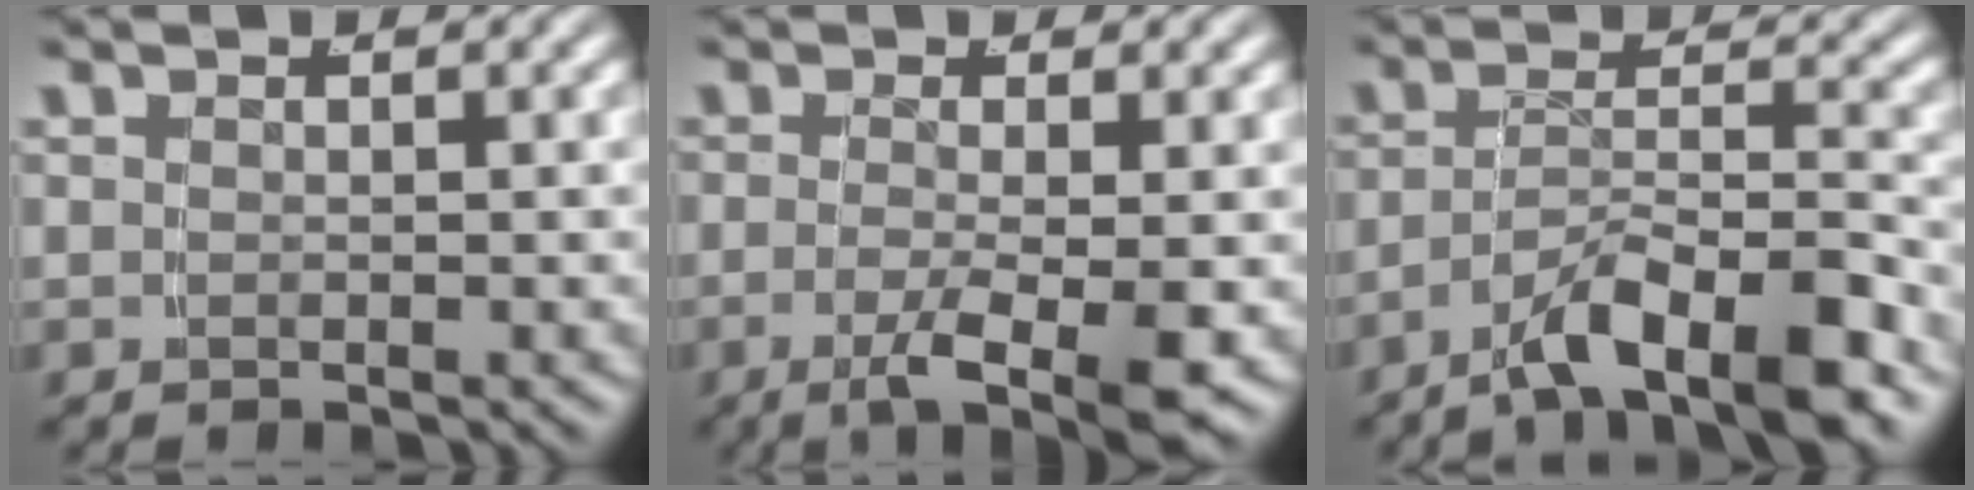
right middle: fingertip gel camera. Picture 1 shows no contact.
{"total": 5.7, "force": [-3.6, 0.8, 4.3], "torque": [-0.077, -0.037, -0.043]}
{"total": 6.0, "force": [-3.9, 1.8, 4.2], "torque": [-0.062, -0.004, -0.064]}